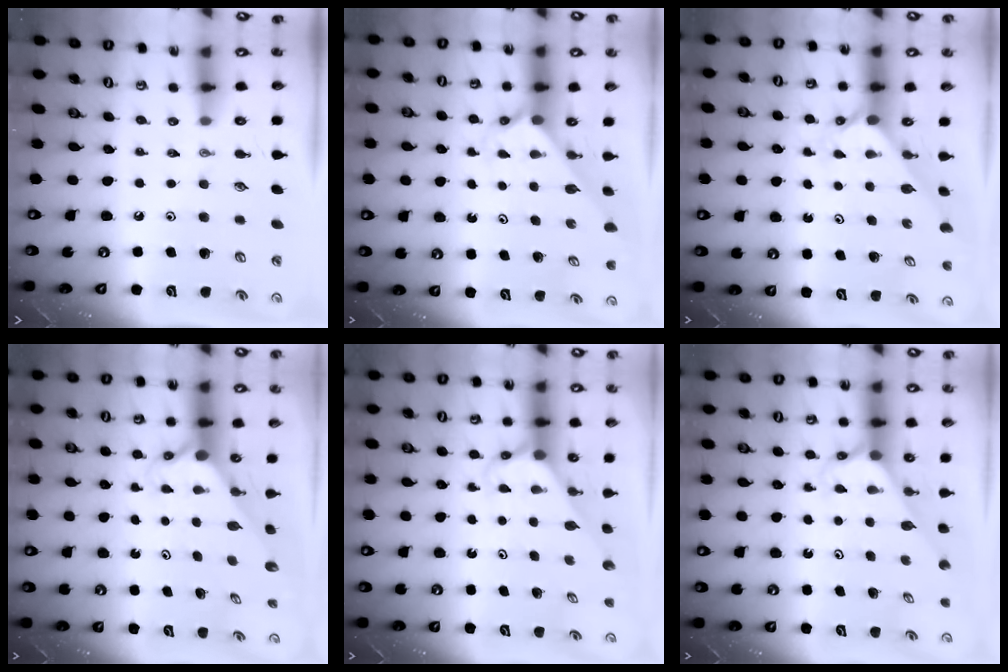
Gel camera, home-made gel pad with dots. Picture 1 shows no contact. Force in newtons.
{"total": 2.1, "press": 2.1, "slide": 0.1}
{"total": 1.5, "press": 1.5, "slide": 0.1}
{"total": 2.6, "press": 2.6, "slide": 0.2}
{"total": 2.8, "press": 2.8, "slide": 0.2}
{"total": 2.7, "press": 2.7, "slide": 0.1}